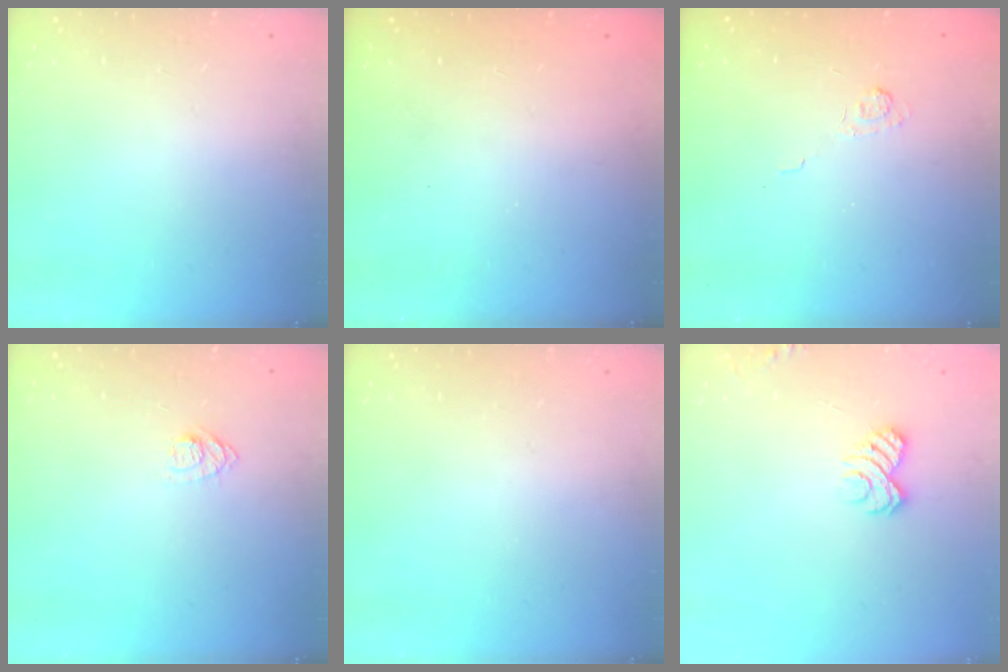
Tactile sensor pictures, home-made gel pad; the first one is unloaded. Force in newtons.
{"total": 2.1, "press": 2.0, "slide": 0.7}
{"total": 2.5, "press": 2.1, "slide": 1.4}
{"total": 6.5, "press": 6.4, "slide": 0.6}
{"total": 0.0}
{"total": 5.1, "press": 5.0, "slide": 1.3}